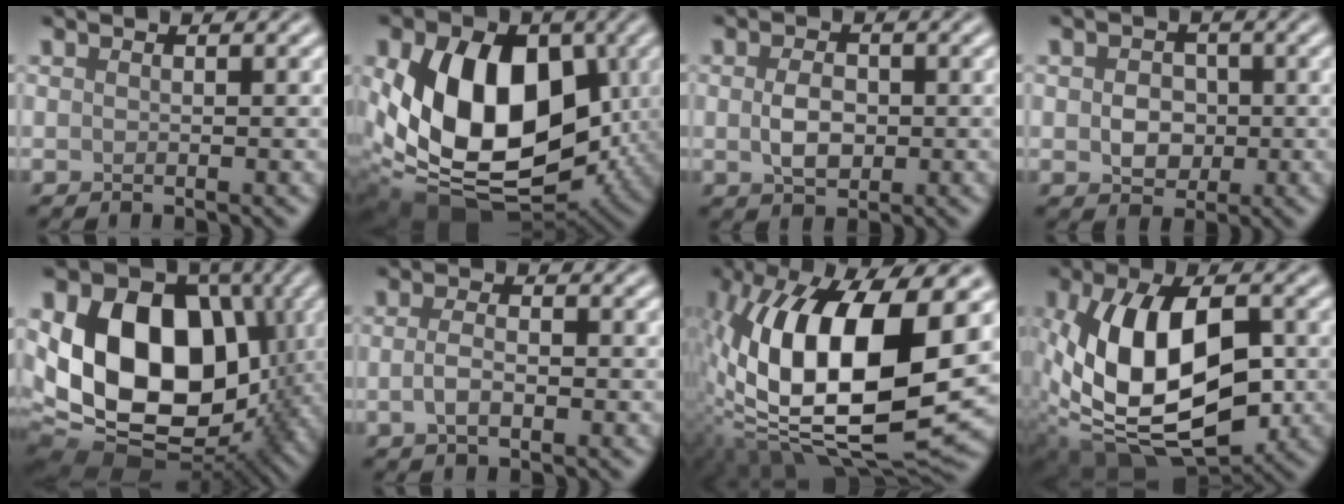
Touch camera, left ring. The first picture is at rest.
{"total": 13.1, "force": [0.9, 8.8, 9.7], "torque": [-0.154, -0.015, 0.016]}
{"total": 3.0, "force": [-0.1, 2.0, 2.2], "torque": [-0.047, -0.001, -0.002]}
{"total": 3.1, "force": [-0.1, 2.5, 1.7], "torque": [-0.026, 0.001, -0.008]}
{"total": 17.6, "force": [0.7, 12.6, 12.3], "torque": [-0.213, -0.016, 0.017]}
{"total": 2.2, "force": [-0.6, 1.0, 1.9], "torque": [-0.041, 0.001, -0.015]}
{"total": 16.7, "force": [0.2, 7.0, 15.2], "torque": [-0.287, 0.000, -0.005]}
{"total": 13.6, "force": [-0.7, 7.5, 11.3], "torque": [-0.225, 0.000, -0.010]}